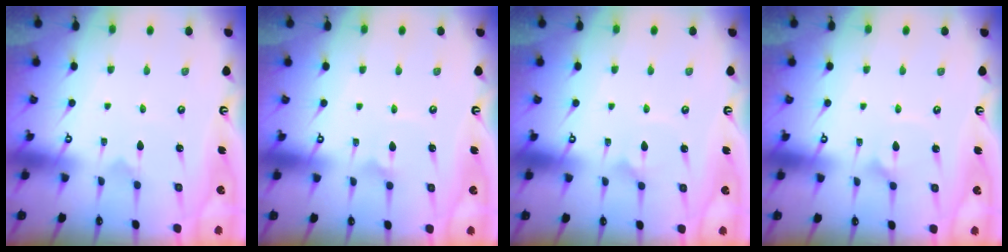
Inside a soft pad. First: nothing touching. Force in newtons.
{"total": 1.8, "press": 1.8, "slide": 0.1}
{"total": 2.2, "press": 2.2, "slide": 0.4}
{"total": 2.8, "press": 2.8, "slide": 0.3}